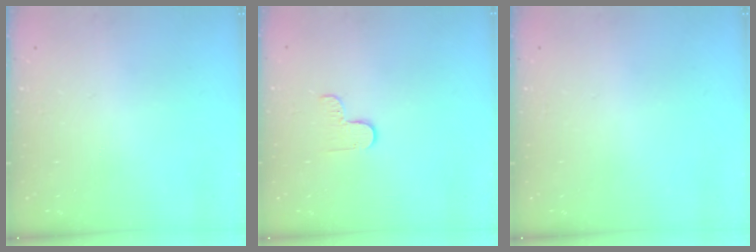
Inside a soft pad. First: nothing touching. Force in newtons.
{"total": 3.8, "press": 3.8, "slide": 0.4}
{"total": 0.0}